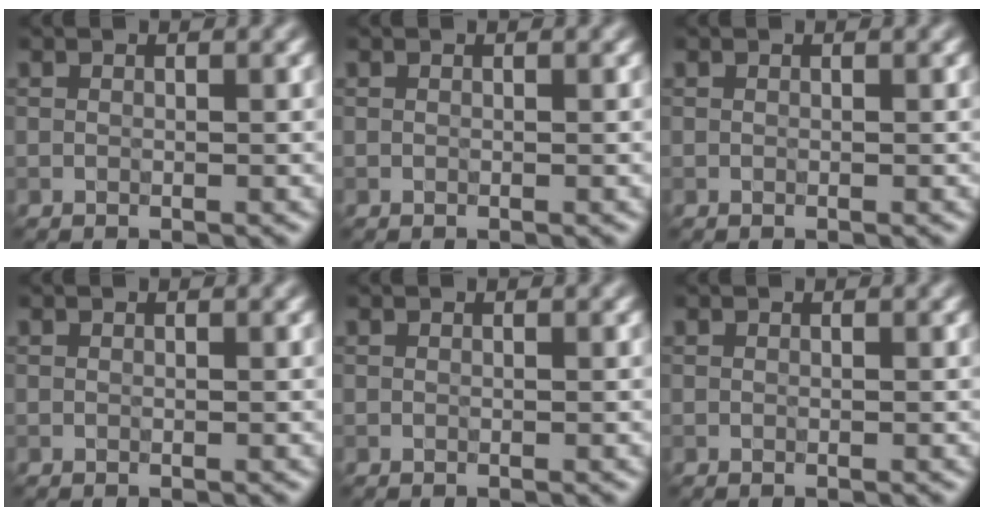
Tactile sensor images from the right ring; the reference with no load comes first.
{"total": 0.0}
{"total": 0.0}
{"total": 0.0}
{"total": 0.0}
{"total": 0.0}